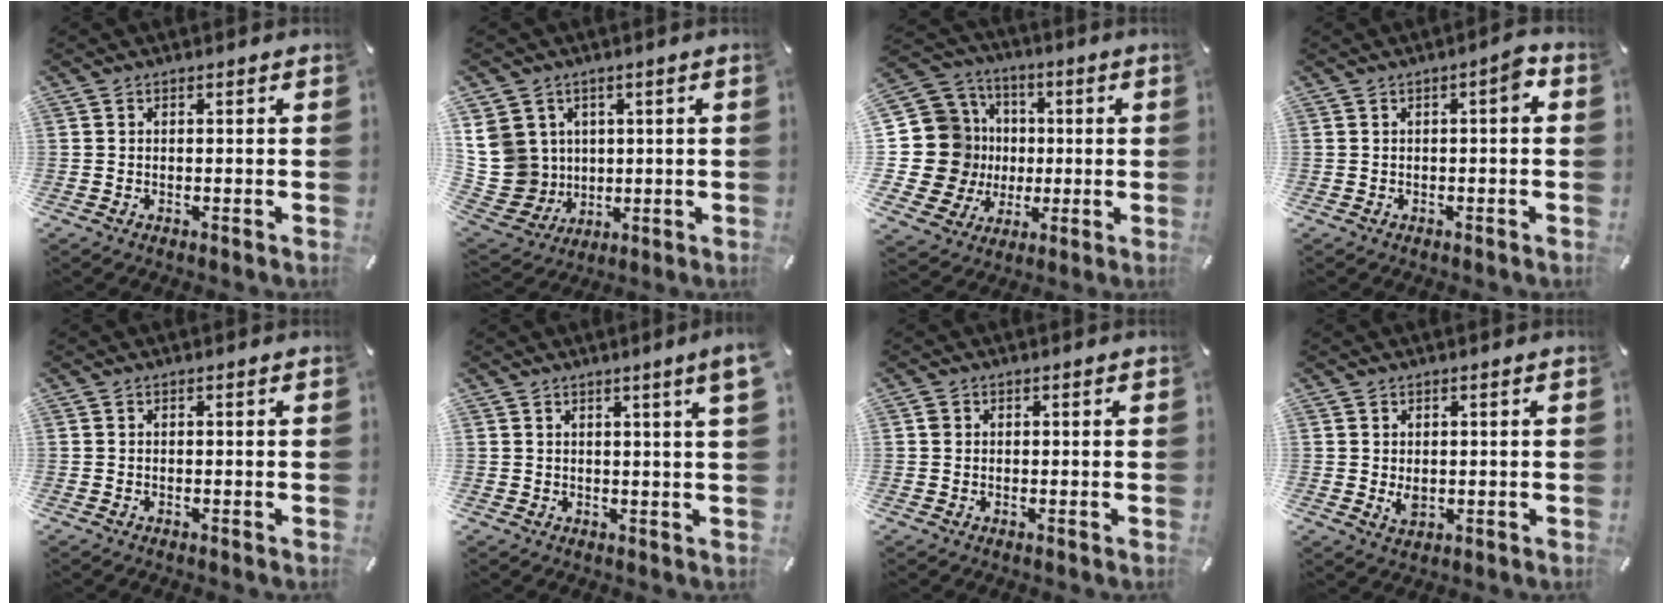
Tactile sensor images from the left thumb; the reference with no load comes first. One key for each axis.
{"total": 11.5, "fx": 2.0, "fy": 10.9, "fz": 3.2, "tx": -0.119, "ty": -0.020, "tz": 0.041}
{"total": 19.6, "fx": 0.0, "fy": 18.2, "fz": 7.3, "tx": -0.161, "ty": -0.013, "tz": 0.027}
{"total": 3.7, "fx": -0.2, "fy": 1.2, "fz": 3.4, "tx": -0.057, "ty": 0.011, "tz": -0.009}
{"total": 0.0}
{"total": 3.3, "fx": 1.8, "fy": 0.0, "fz": 2.7, "tx": -0.038, "ty": -0.007, "tz": 0.028}
{"total": 1.1, "fx": 0.1, "fy": 1.0, "fz": 0.1, "tx": -0.001, "ty": 0.008, "tz": 0.000}
{"total": 2.8, "fx": 0.2, "fy": 2.2, "fz": 1.7, "tx": -0.030, "ty": -0.002, "tz": 0.002}